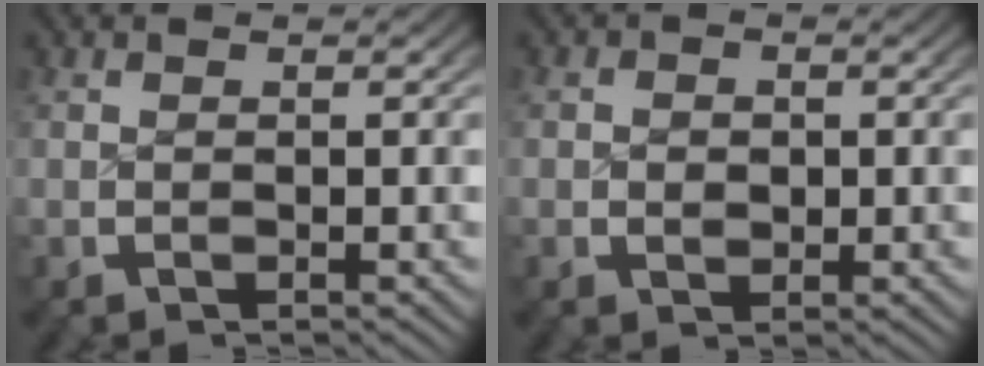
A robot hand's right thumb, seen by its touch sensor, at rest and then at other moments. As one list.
[{"total": 2.0, "force": [-1.4, 1.4, -0.1], "torque": [-0.011, -0.019, -0.019]}]